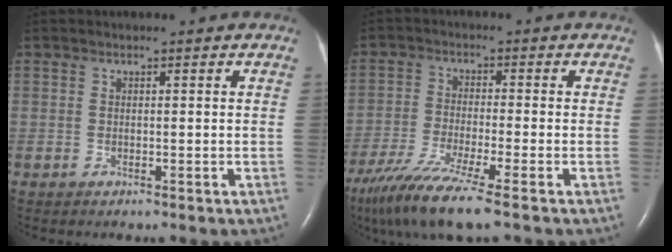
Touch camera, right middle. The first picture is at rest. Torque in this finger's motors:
{"motor_torque": [1.09, -1.05, 0.19, 0.07]}